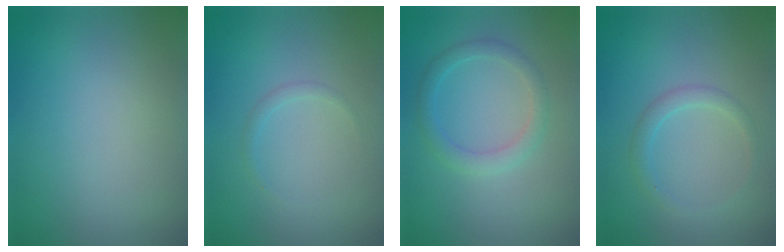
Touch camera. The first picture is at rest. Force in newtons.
{"total": 0.8, "press": 0.8, "slide": 0.1}
{"total": 2.1, "press": 2.1, "slide": 0.1}
{"total": 1.5, "press": 1.5, "slide": 0.1}